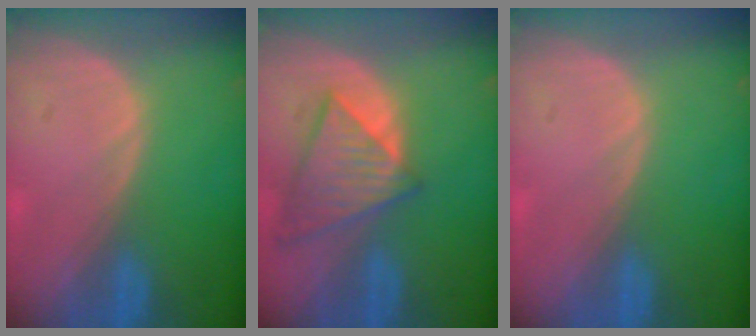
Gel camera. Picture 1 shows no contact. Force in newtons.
{"total": 8.2, "press": 7.2, "slide": 3.9}
{"total": 0.0}